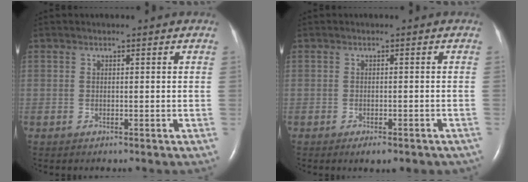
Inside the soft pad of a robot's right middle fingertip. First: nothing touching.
{"total": 4.1, "force": [-3.0, 1.4, 2.4], "torque": [-0.027, -0.007, -0.033]}